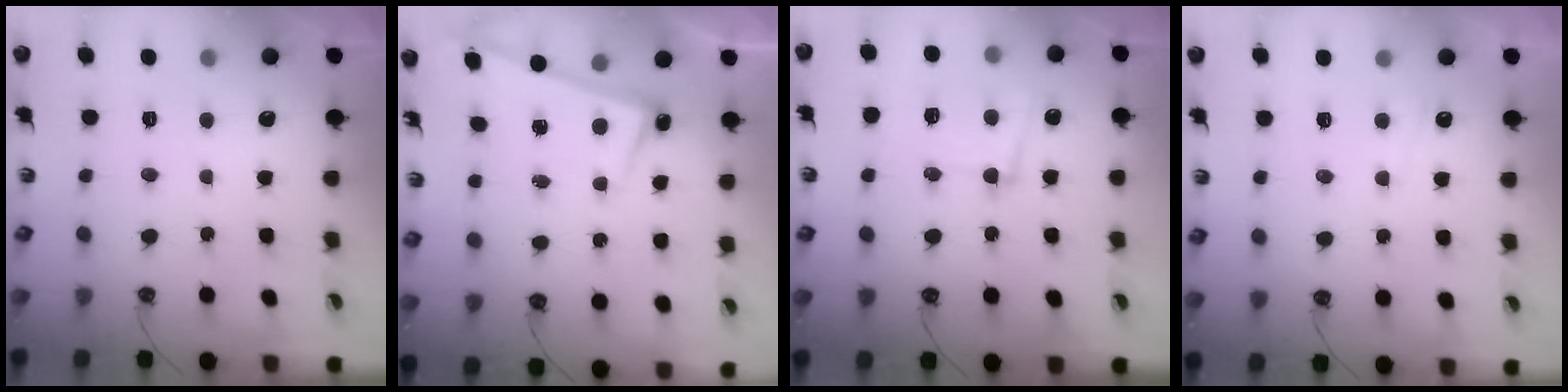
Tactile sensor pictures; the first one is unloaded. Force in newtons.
{"total": 2.6, "press": 2.4, "slide": 0.9}
{"total": 7.6, "press": 7.5, "slide": 1.7}
{"total": 6.6, "press": 6.6, "slide": 0.3}